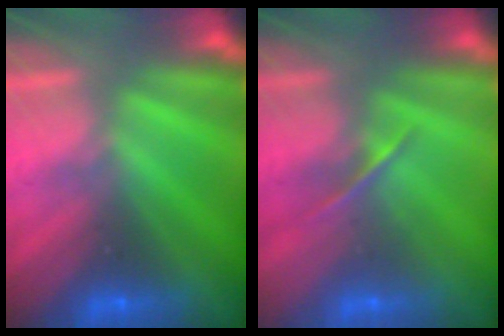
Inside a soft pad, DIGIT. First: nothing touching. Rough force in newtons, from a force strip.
{"total": 1.4}